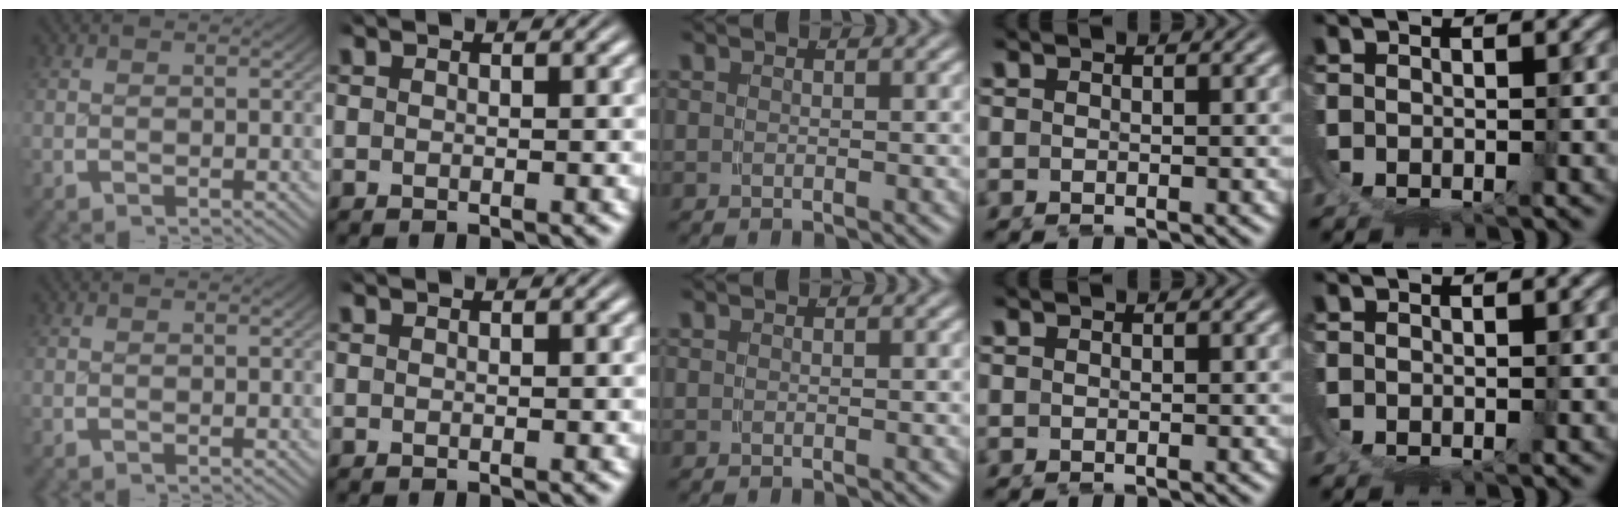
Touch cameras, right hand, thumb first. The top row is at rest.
{}